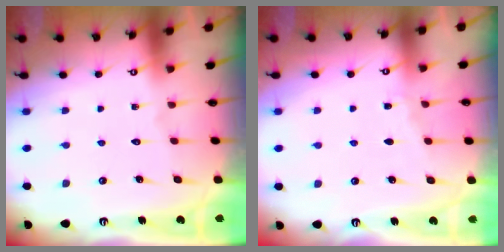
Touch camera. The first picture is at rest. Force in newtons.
{"total": 2.8, "press": 2.7, "slide": 0.3}